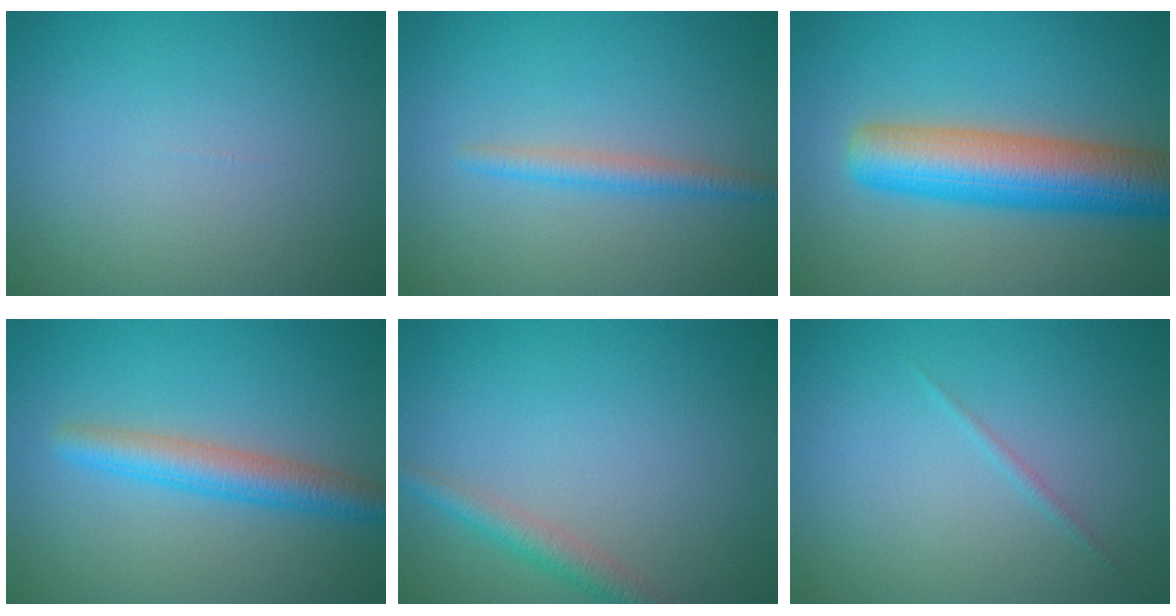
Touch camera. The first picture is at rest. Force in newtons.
{"total": 1.9, "press": 1.9, "slide": 0.1}
{"total": 8.4, "press": 8.3, "slide": 0.3}
{"total": 3.7, "press": 3.7, "slide": 0.1}
{"total": 2.4, "press": 2.4, "slide": 0.0}
{"total": 0.5, "press": 0.5, "slide": 0.0}